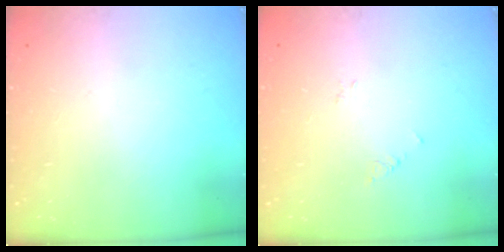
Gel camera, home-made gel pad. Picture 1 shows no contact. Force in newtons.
{"total": 2.9, "press": 2.9, "slide": 0.3}